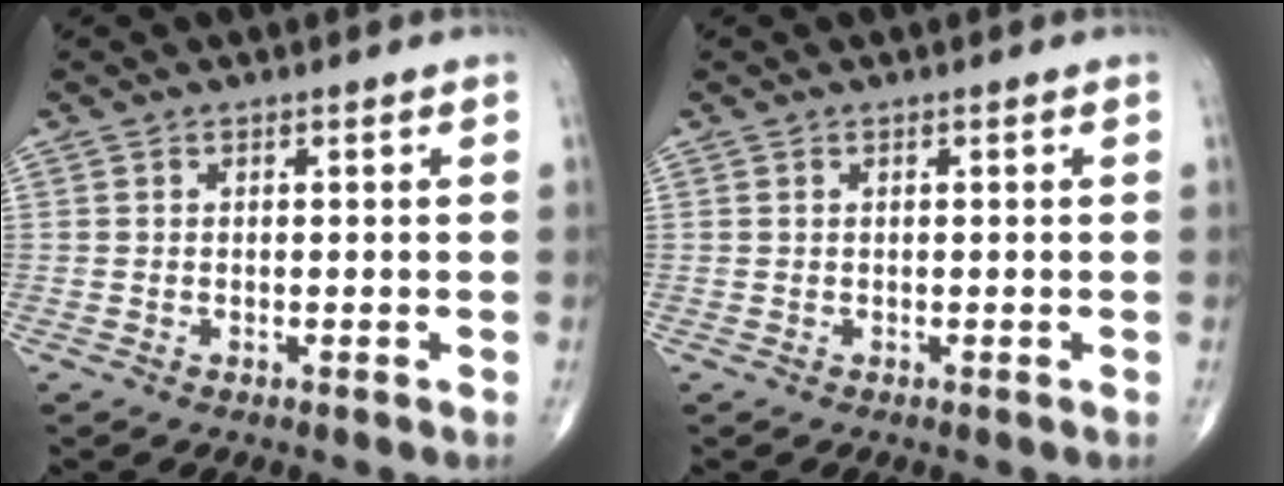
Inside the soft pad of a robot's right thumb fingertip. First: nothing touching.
{"total": 0.0}